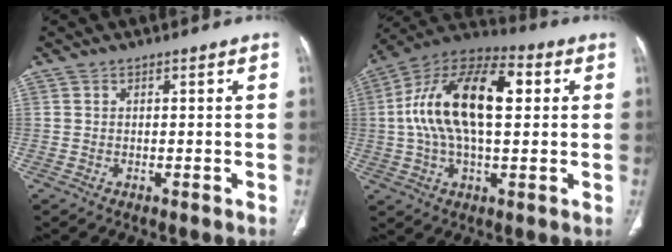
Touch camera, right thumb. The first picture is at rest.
{"total": 20.2, "force": [3.2, 9.8, 17.3], "torque": [-0.309, 0.029, 0.045]}